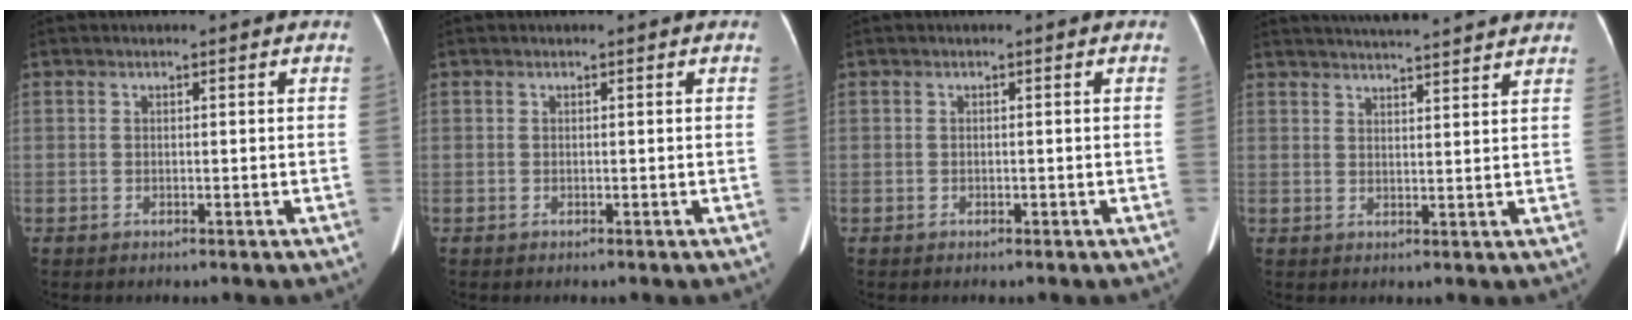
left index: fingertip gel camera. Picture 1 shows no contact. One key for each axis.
{"total": 0.0}
{"total": 0.0}
{"total": 12.8, "fx": 11.8, "fy": 0.6, "fz": 4.9, "tx": -0.081, "ty": 0.022, "tz": 0.153}